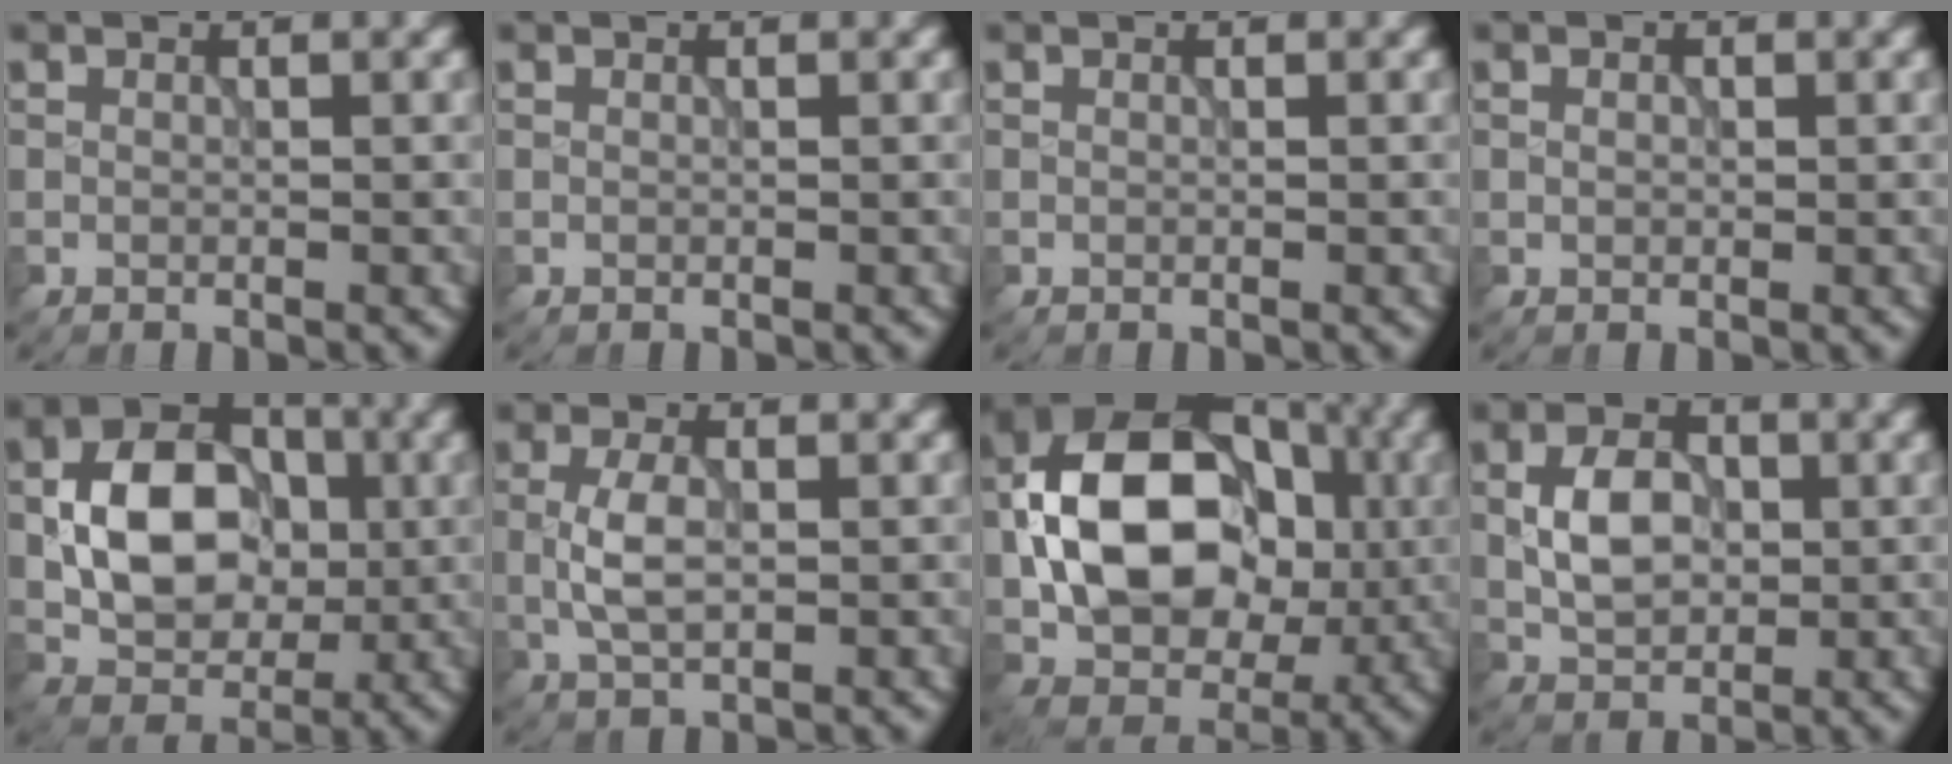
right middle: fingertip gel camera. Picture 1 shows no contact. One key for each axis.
{"total": 0.0}
{"total": 0.0}
{"total": 0.6, "fx": 0.2, "fy": 0.5, "fz": 0.2, "tx": -0.003, "ty": 0.001, "tz": 0.003}
{"total": 8.2, "fx": 0.1, "fy": 6.0, "fz": 5.6, "tx": -0.093, "ty": 0.008, "tz": -0.001}
{"total": 3.0, "fx": -0.2, "fy": 1.5, "fz": 2.6, "tx": -0.058, "ty": 0.001, "tz": -0.003}
{"total": 13.3, "fx": 0.4, "fy": 9.5, "fz": 9.2, "tx": -0.162, "ty": 0.014, "tz": 0.002}
{"total": 4.4, "fx": 0.2, "fy": 3.0, "fz": 3.1, "tx": -0.060, "ty": 0.004, "tz": 0.001}